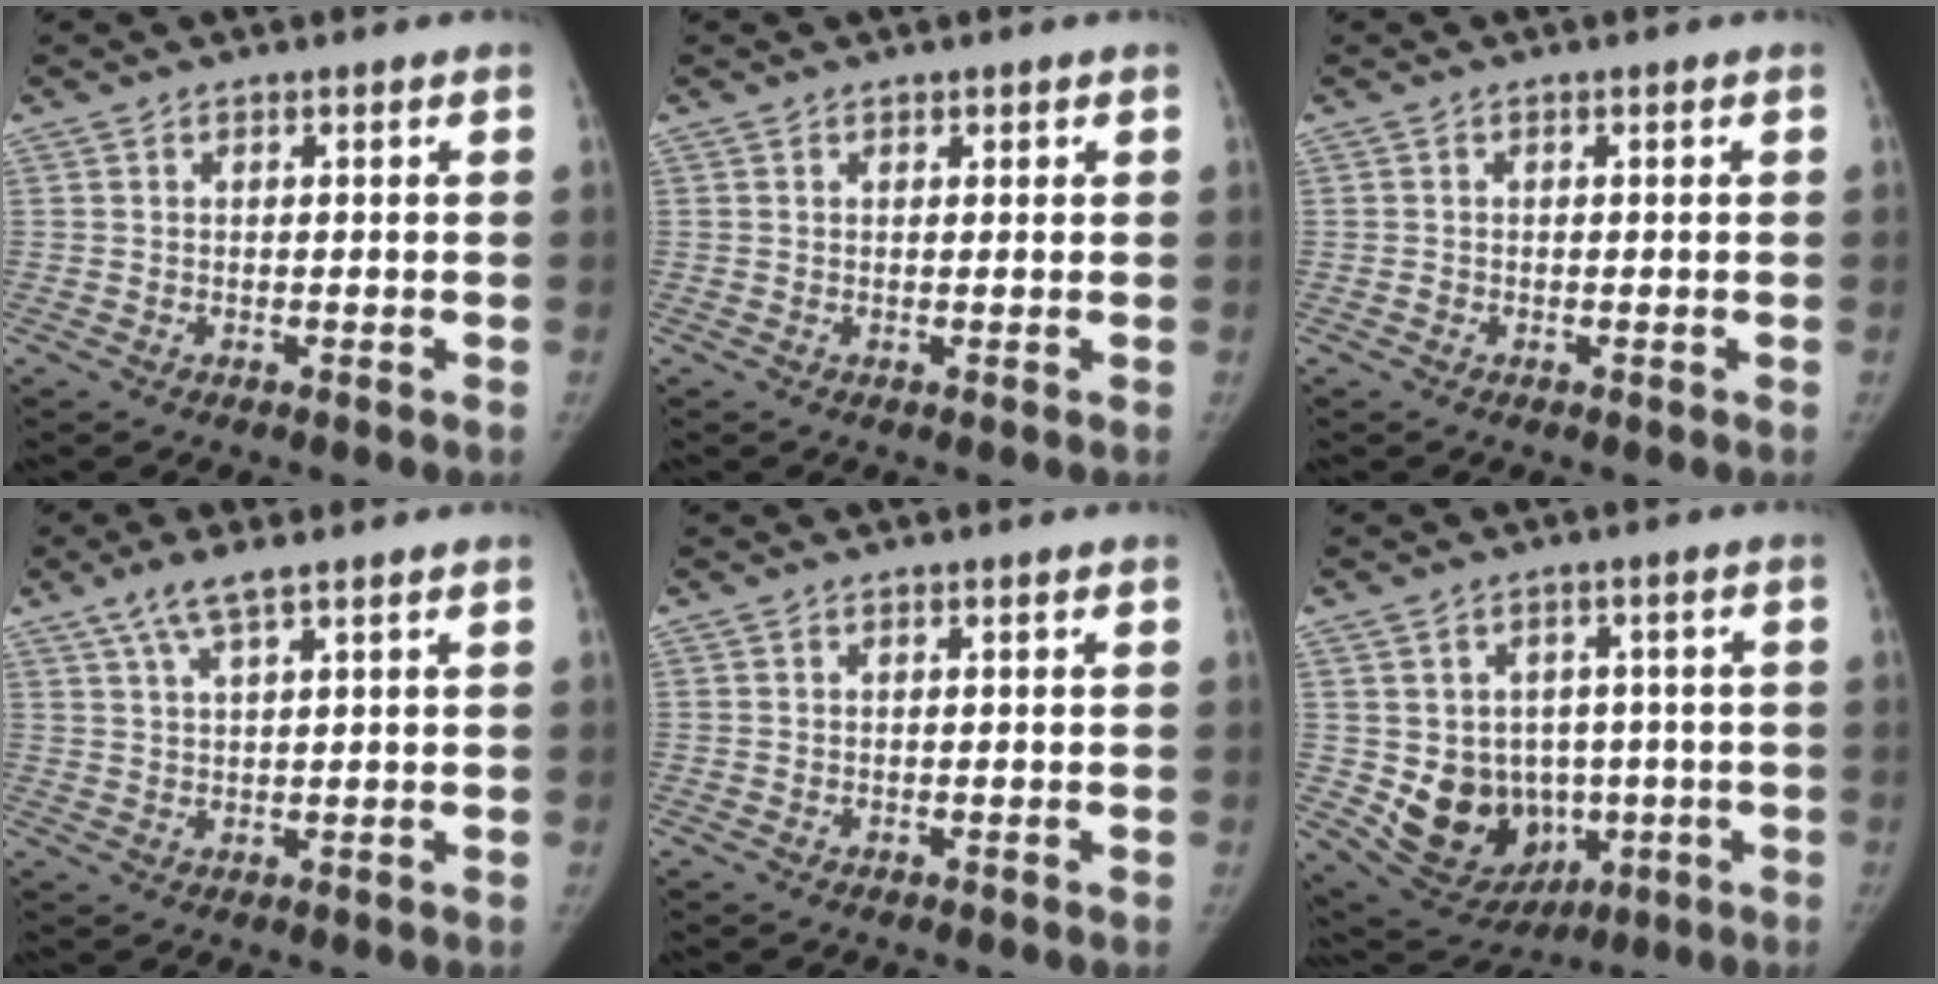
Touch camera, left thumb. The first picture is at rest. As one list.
[{"total": 0.9, "force": [0.5, 0.6, 0.3], "torque": [0.005, -0.002, 0.005]}, {"total": 0.7, "force": [-0.3, 0.6, 0.2], "torque": [0.001, 0.003, -0.007]}, {"total": 4.7, "force": [3.1, 0.8, 3.5], "torque": [-0.075, -0.003, 0.065]}, {"total": 0.0}, {"total": 14.7, "force": [-1.9, 12.1, 8.2], "torque": [-0.094, 0.008, 0.004]}]